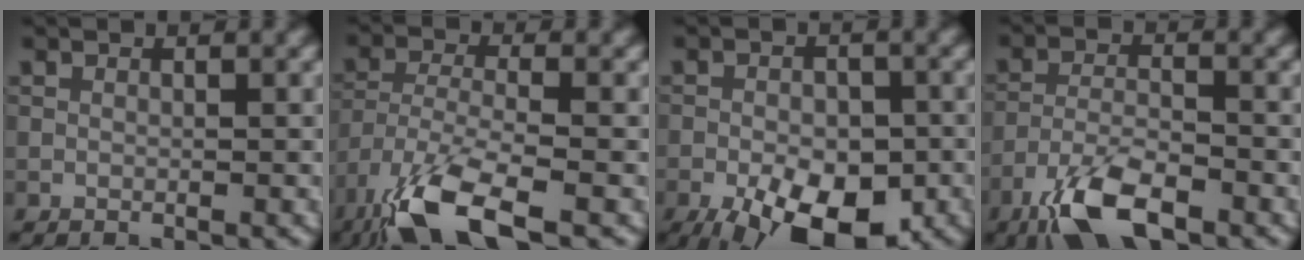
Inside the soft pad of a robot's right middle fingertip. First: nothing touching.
{"total": 8.9, "force": [-5.6, 2.9, 6.3], "torque": [-0.136, -0.015, -0.112]}
{"total": 11.2, "force": [-5.7, 5.3, 8.0], "torque": [-0.109, -0.021, -0.087]}
{"total": 6.8, "force": [-4.5, 2.4, 4.6], "torque": [-0.090, -0.002, -0.091]}